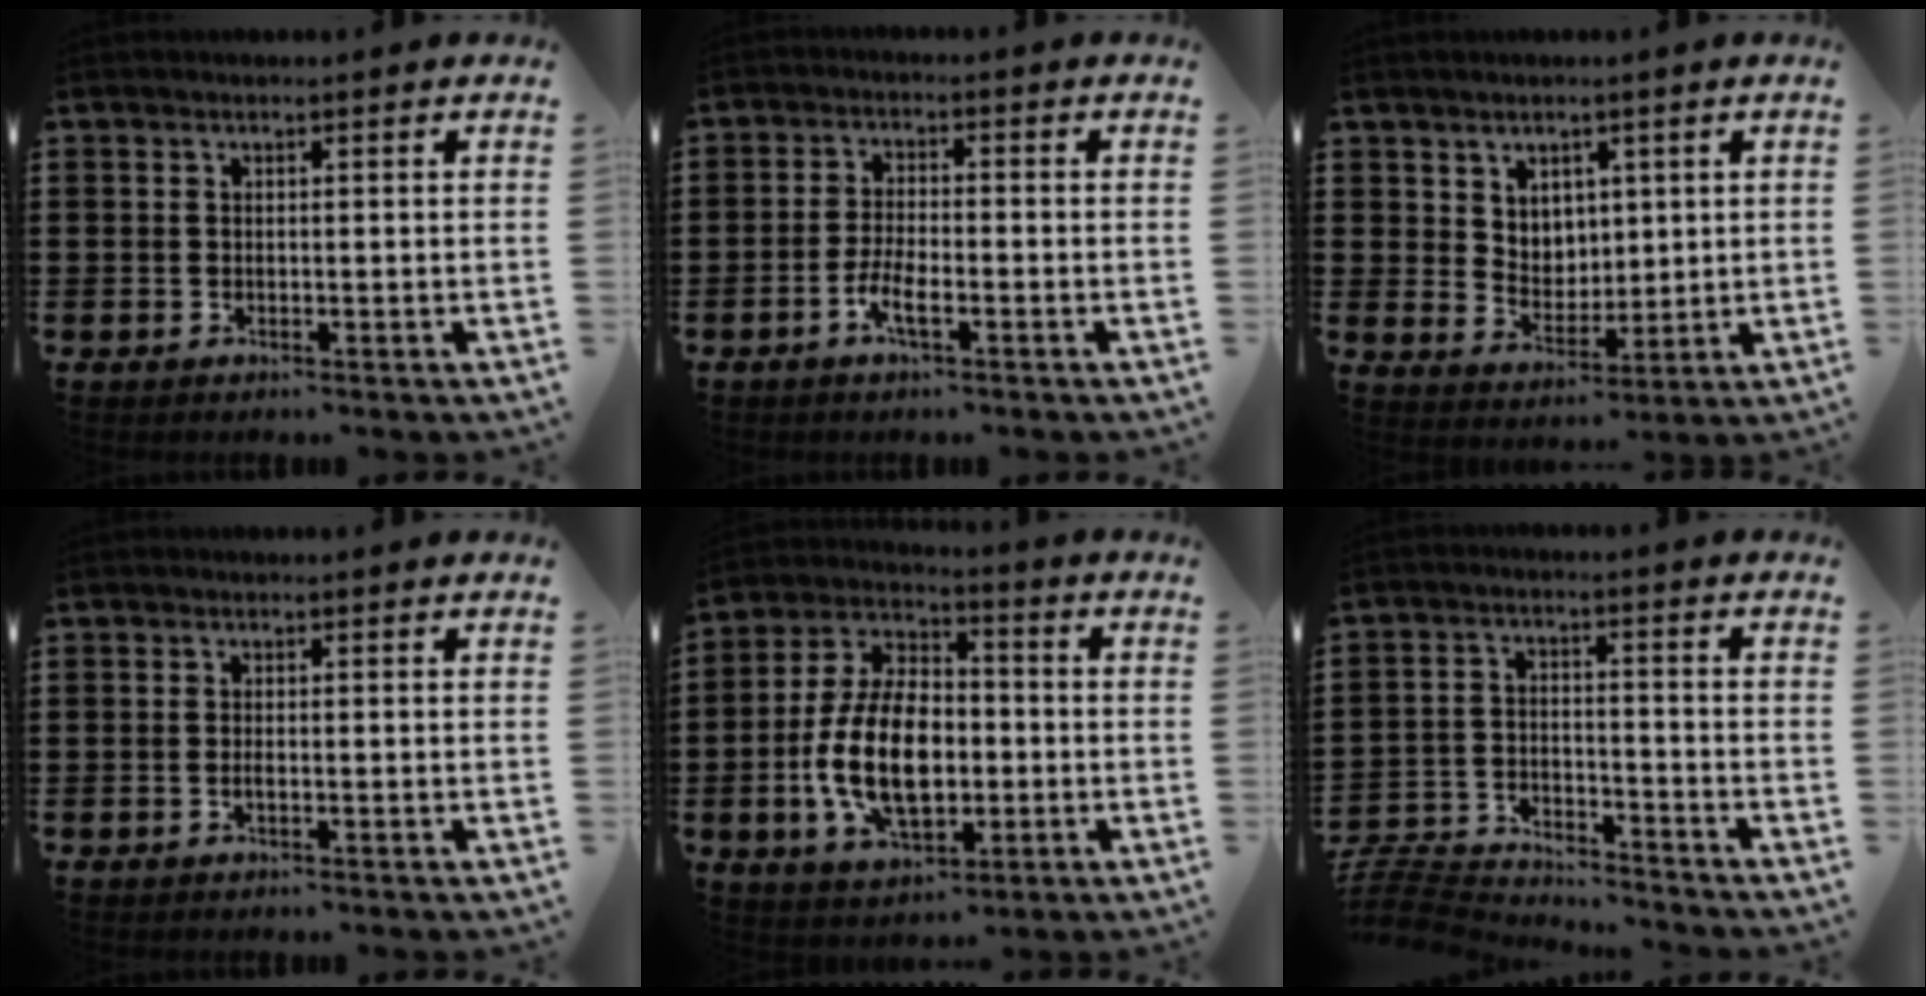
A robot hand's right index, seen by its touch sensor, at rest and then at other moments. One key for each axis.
{"total": 3.8, "fx": -1.9, "fy": 0.9, "fz": 3.2, "tx": -0.073, "ty": -0.003, "tz": -0.041}
{"total": 4.7, "fx": 2.8, "fy": 3.7, "fz": 0.6, "tx": -0.024, "ty": 0.003, "tz": 0.051}
{"total": 0.6, "fx": -0.3, "fy": 0.1, "fz": 0.5, "tx": -0.010, "ty": -0.003, "tz": -0.004}
{"total": 13.2, "fx": -2.3, "fy": 7.5, "fz": 10.6, "tx": -0.234, "ty": -0.003, "tz": -0.045}
{"total": 6.5, "fx": -6.4, "fy": 0.8, "fz": 0.8, "tx": -0.034, "ty": 0.002, "tz": -0.133}